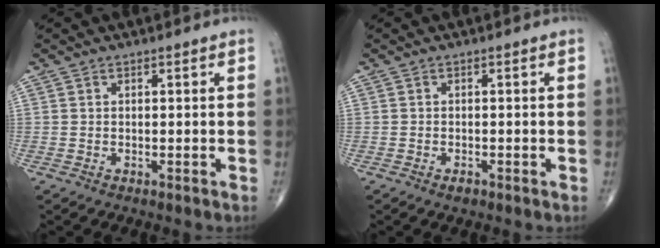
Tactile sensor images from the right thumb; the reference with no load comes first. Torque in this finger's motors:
{"motor_torque": [0.53, 0.03, -0.05, -0.32, -0.03]}